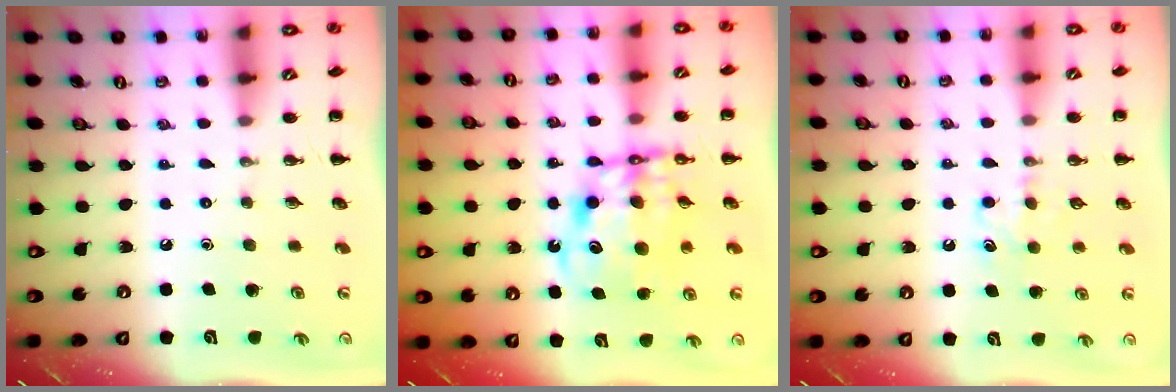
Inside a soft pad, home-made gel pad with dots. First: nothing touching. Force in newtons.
{"total": 11.4, "press": 10.9, "slide": 3.2}
{"total": 5.0, "press": 4.8, "slide": 1.5}